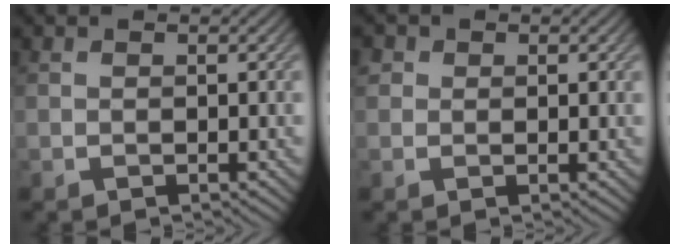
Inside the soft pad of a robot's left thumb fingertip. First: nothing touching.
{"total": 1.7, "force": [0.7, 1.4, 0.6], "torque": [-0.009, -0.002, 0.007]}